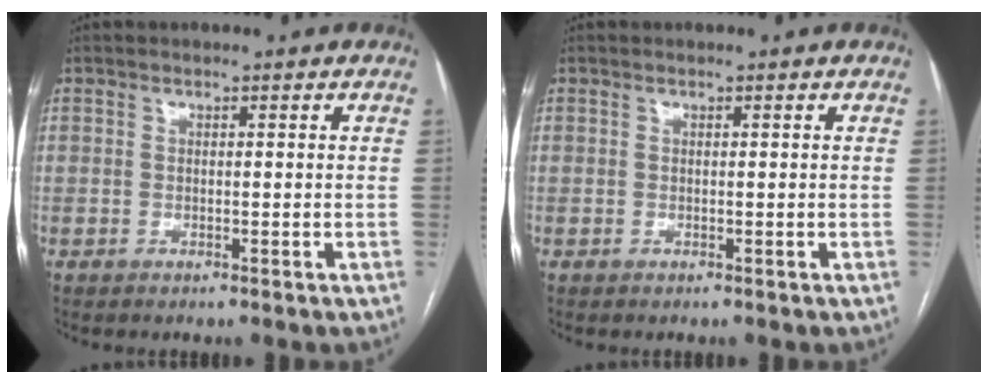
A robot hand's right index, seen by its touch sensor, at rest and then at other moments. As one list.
[{"total": 0.0}]